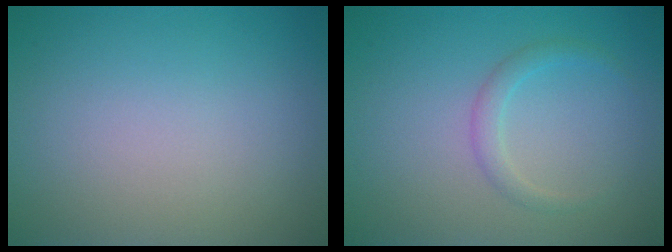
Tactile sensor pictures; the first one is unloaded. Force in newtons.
{"total": 1.4, "press": 1.4, "slide": 0.1}